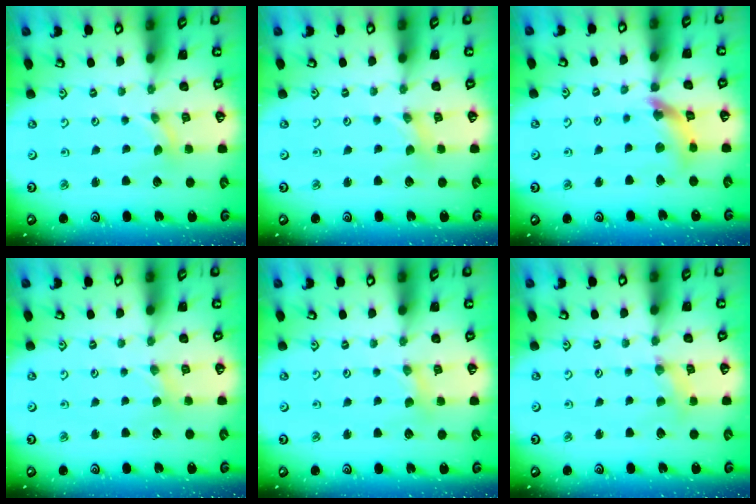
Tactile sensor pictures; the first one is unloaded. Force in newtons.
{"total": 0.0}
{"total": 11.4, "press": 11.3, "slide": 1.3}
{"total": 1.1, "press": 1.1, "slide": 0.4}
{"total": 2.3, "press": 2.3, "slide": 0.2}
{"total": 2.3, "press": 2.2, "slide": 0.3}